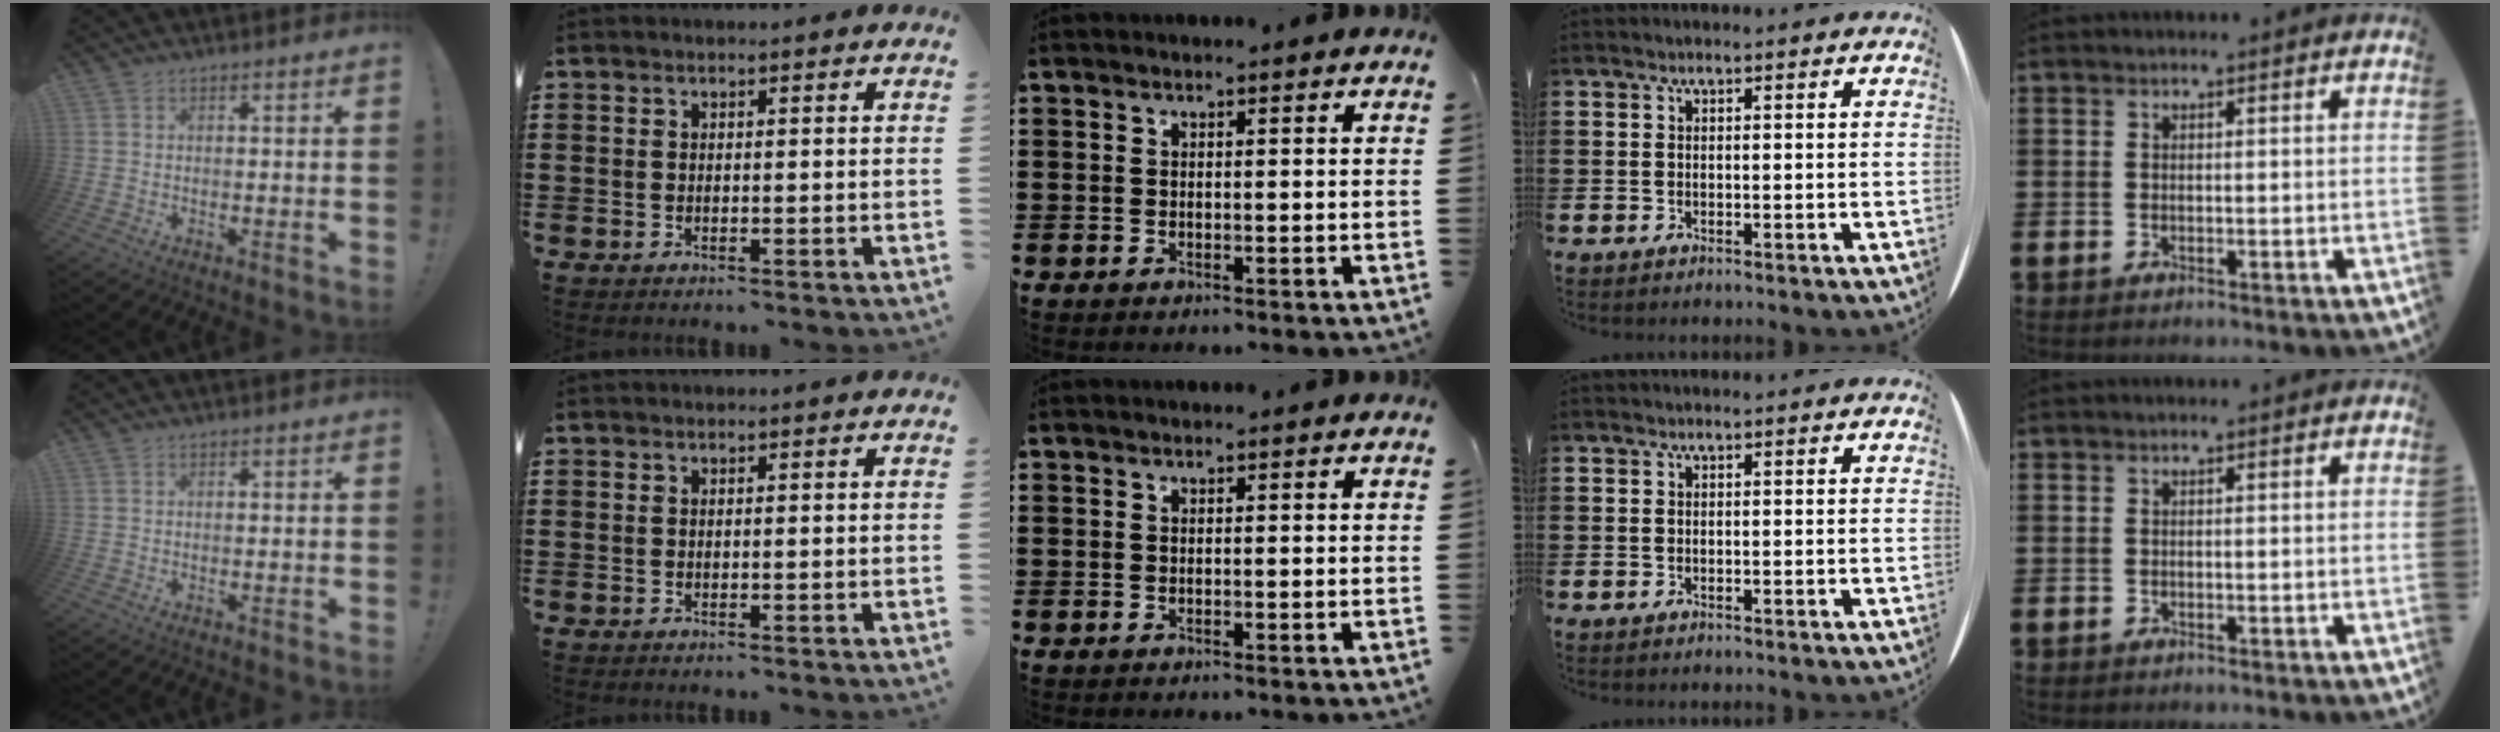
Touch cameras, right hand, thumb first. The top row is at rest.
{}